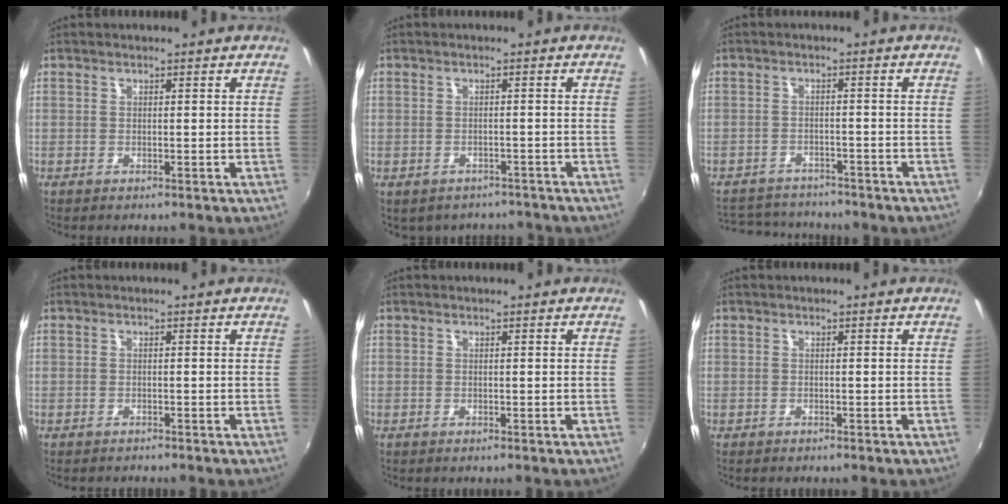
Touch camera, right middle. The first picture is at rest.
{"total": 6.1, "force": [-5.0, 3.1, 1.7], "torque": [-0.038, -0.017, -0.060]}
{"total": 12.1, "force": [-10.5, 4.6, 3.9], "torque": [-0.102, 0.001, -0.147]}
{"total": 0.9, "force": [-0.9, 0.1, 0.0], "torque": [-0.002, -0.004, -0.014]}
{"total": 0.0}
{"total": 0.0}